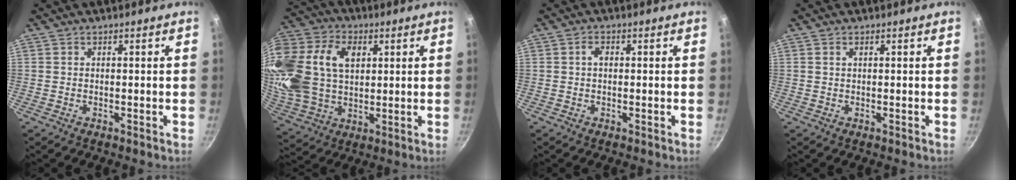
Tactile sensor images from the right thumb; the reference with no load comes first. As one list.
[{"total": 26.5, "force": [7.1, 18.6, 17.6], "torque": [-0.384, 0.020, 0.133]}, {"total": 1.9, "force": [0.2, 1.3, 1.4], "torque": [-0.020, 0.005, 0.002]}, {"total": 0.7, "force": [0.3, 0.4, 0.5], "torque": [-0.008, 0.003, 0.006]}]